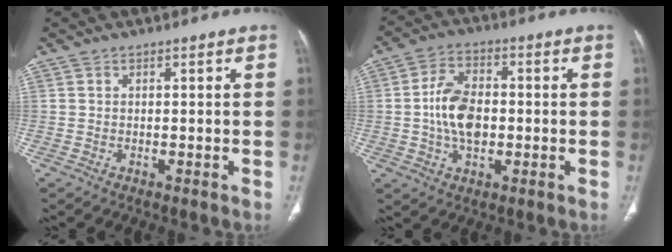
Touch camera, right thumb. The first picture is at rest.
{"total": 9.9, "force": [-0.6, 6.1, 7.7], "torque": [-0.130, 0.012, -0.014]}